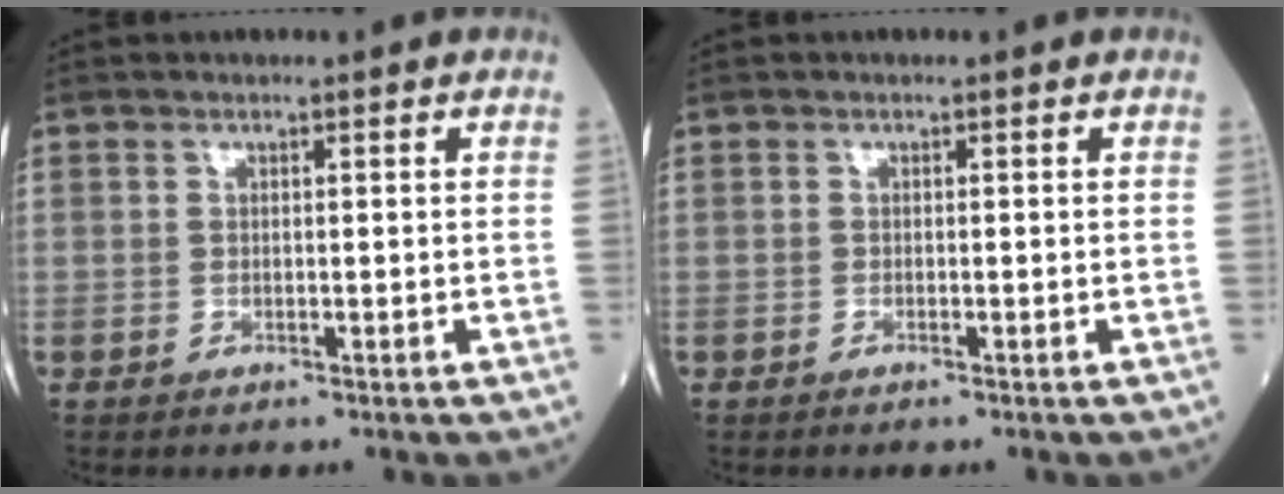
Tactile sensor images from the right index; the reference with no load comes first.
{"total": 0.0}